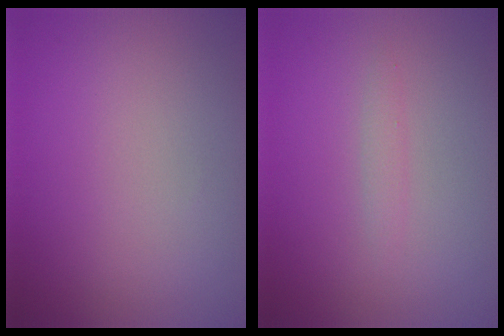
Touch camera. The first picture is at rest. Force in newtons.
{"total": 0.8, "press": 0.8, "slide": 0.0}